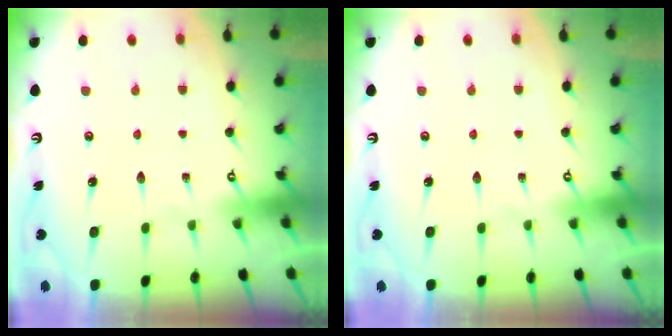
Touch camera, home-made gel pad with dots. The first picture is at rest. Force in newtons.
{"total": 0.0}